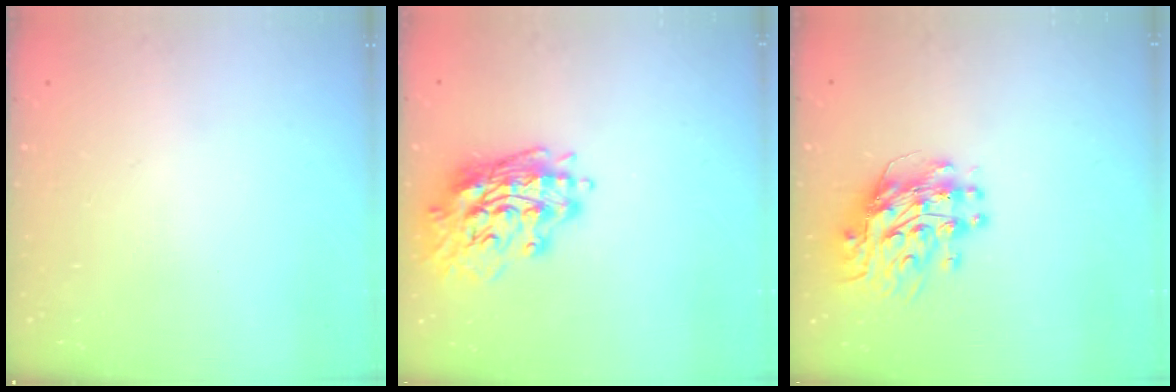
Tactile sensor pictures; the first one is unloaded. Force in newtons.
{"total": 17.1, "press": 16.9, "slide": 2.4}
{"total": 12.5, "press": 12.5, "slide": 1.1}